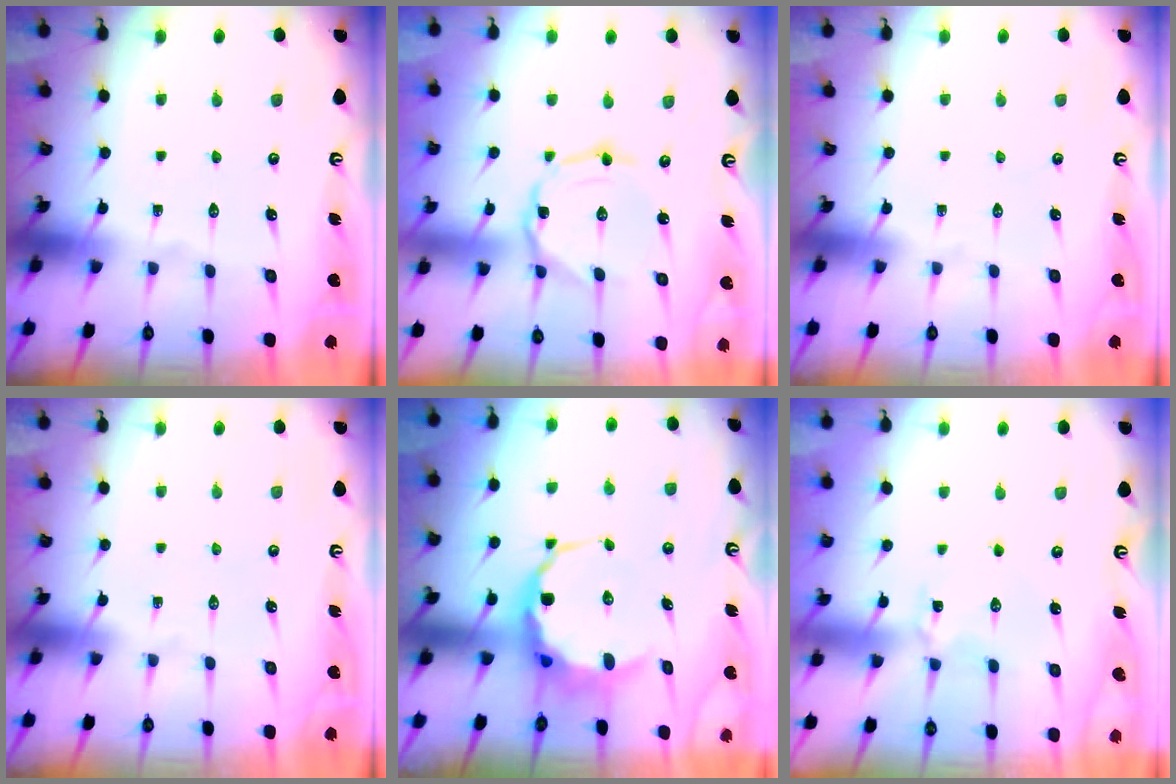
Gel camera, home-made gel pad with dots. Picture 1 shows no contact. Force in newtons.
{"total": 2.3, "press": 2.3, "slide": 0.3}
{"total": 0.0}
{"total": 0.0}
{"total": 8.3, "press": 8.0, "slide": 2.1}
{"total": 2.9, "press": 2.9, "slide": 0.4}